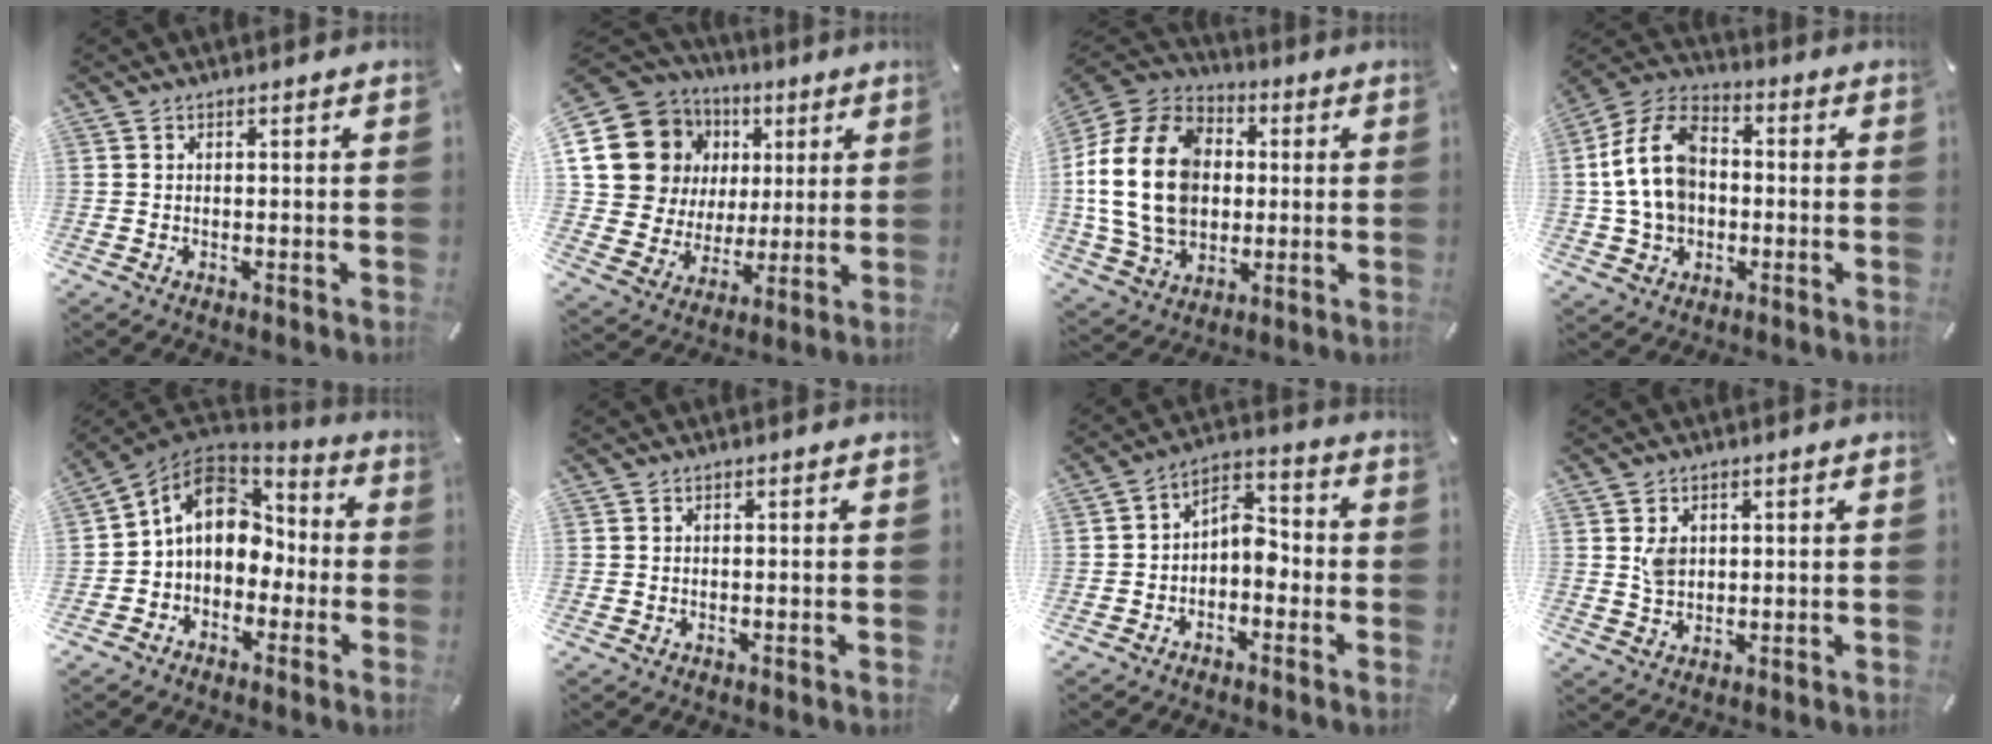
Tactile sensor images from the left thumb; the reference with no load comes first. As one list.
[{"total": 18.2, "force": [6.7, 15.3, 7.3], "torque": [-0.132, -0.033, 0.138]}, {"total": 21.0, "force": [0.4, 16.5, 13.1], "torque": [-0.291, 0.012, 0.003]}, {"total": 13.7, "force": [-0.2, 10.7, 8.5], "torque": [-0.198, 0.018, -0.004]}, {"total": 12.5, "force": [1.5, 10.0, 7.4], "torque": [-0.133, 0.007, 0.027]}, {"total": 0.0}, {"total": 6.5, "force": [-2.3, 4.5, 4.2], "torque": [-0.069, 0.006, -0.045]}, {"total": 4.2, "force": [1.4, 3.4, 2.1], "torque": [-0.038, 0.001, 0.025]}]